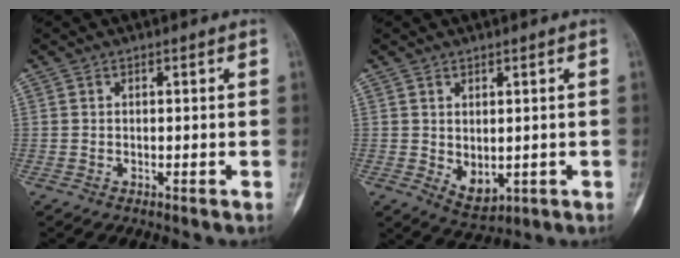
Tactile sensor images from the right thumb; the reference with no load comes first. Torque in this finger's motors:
{"motor_torque": [-0.64, 0.16, 0.19, 0.72, -0.09]}